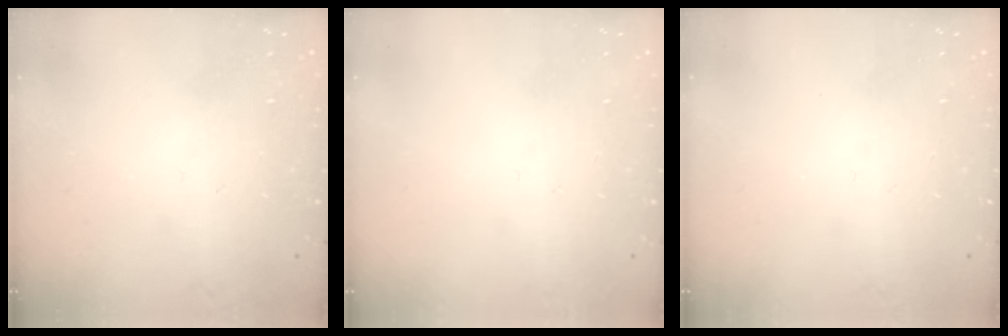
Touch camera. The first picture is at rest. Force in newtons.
{"total": 0.0}
{"total": 0.0}